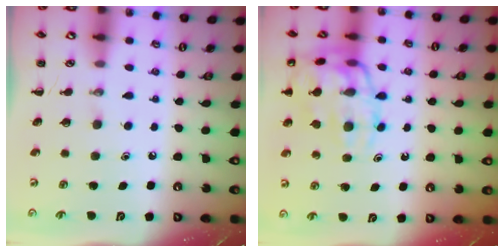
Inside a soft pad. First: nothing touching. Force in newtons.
{"total": 17.7, "press": 17.6, "slide": 1.9}